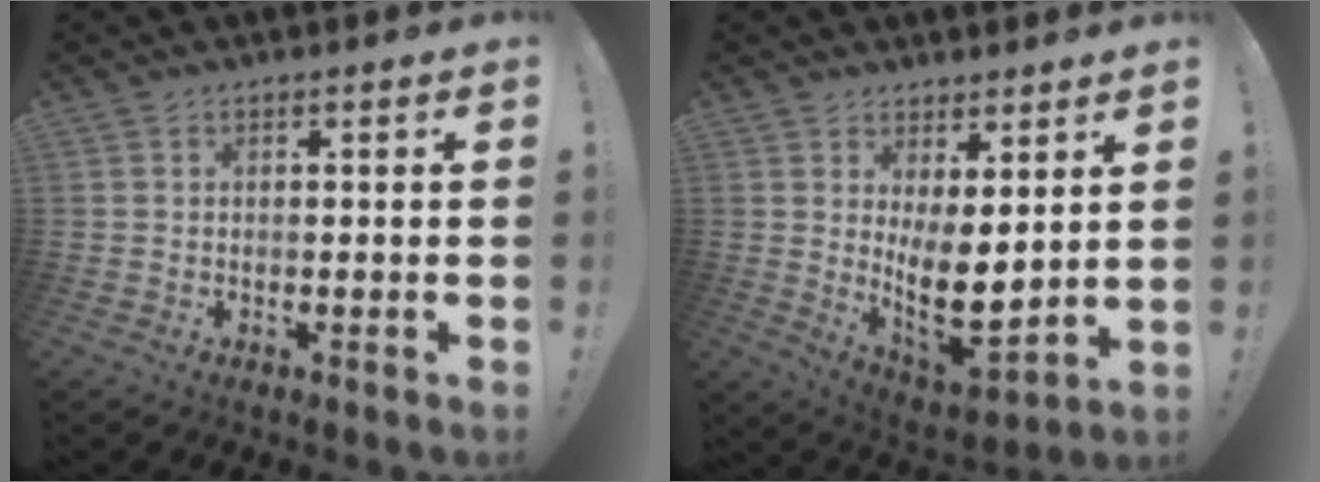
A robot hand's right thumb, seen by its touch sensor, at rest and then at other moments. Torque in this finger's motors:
{"motor_torque": [-0.43, 0.96, 0.59, 0.58, 0.10]}